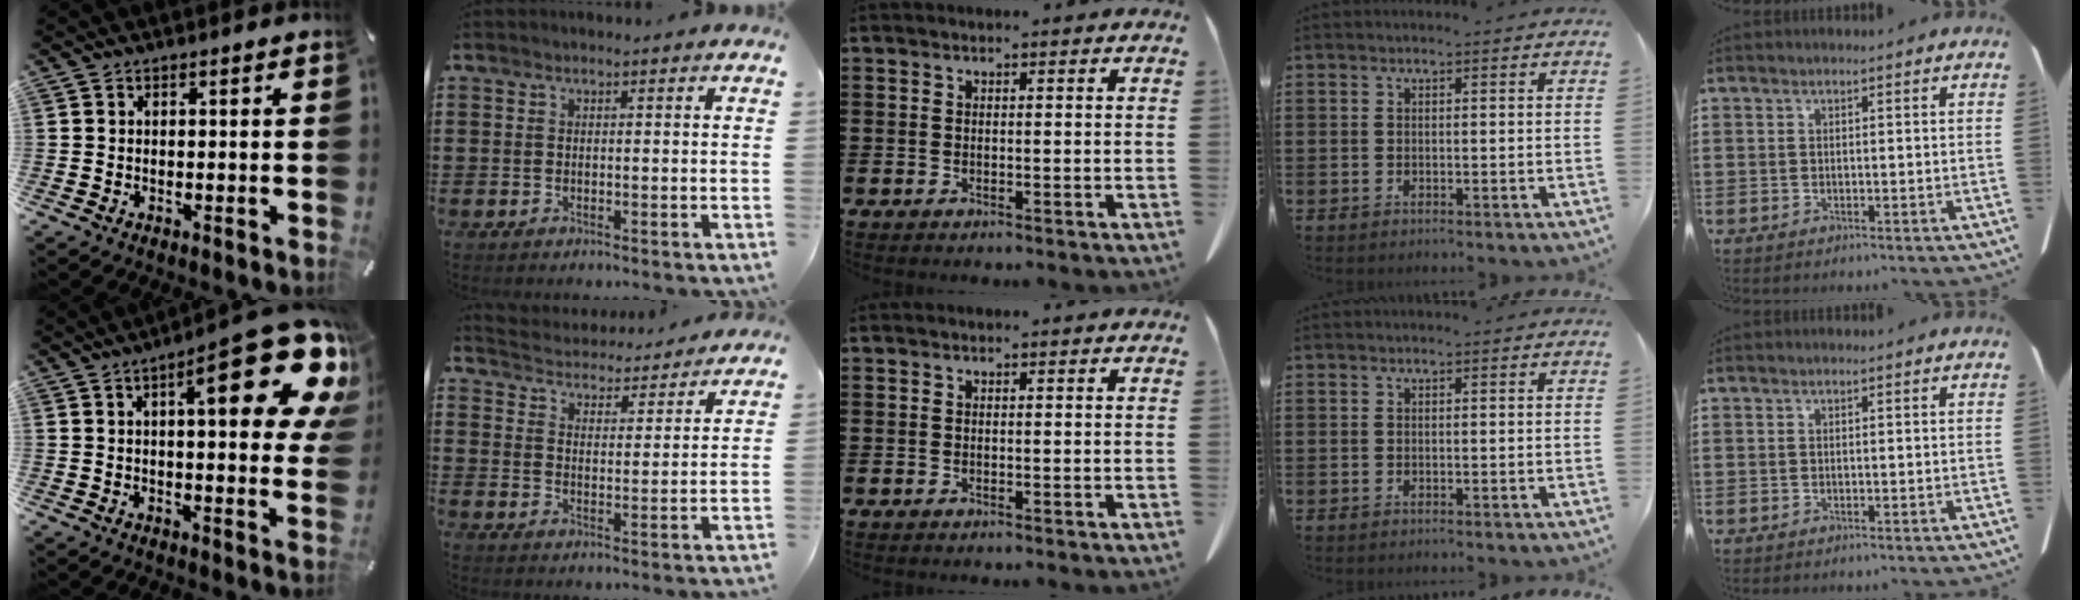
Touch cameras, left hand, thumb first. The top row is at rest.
{"thumb": {"total": 22.4, "force": [9.6, 6.6, 19.1], "torque": [-0.249, -0.058, 0.137]}, "index": {"total": 4.0, "force": [4.0, -0.2, -0.4], "torque": [-0.019, -0.038, 0.063]}}